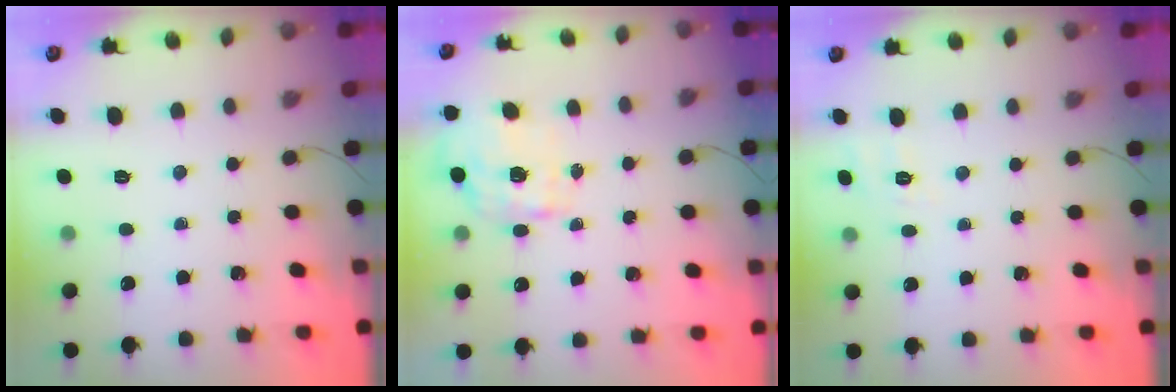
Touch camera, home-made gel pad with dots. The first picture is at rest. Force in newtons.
{"total": 1.9, "press": 1.6, "slide": 1.0}
{"total": 3.2, "press": 2.5, "slide": 2.0}